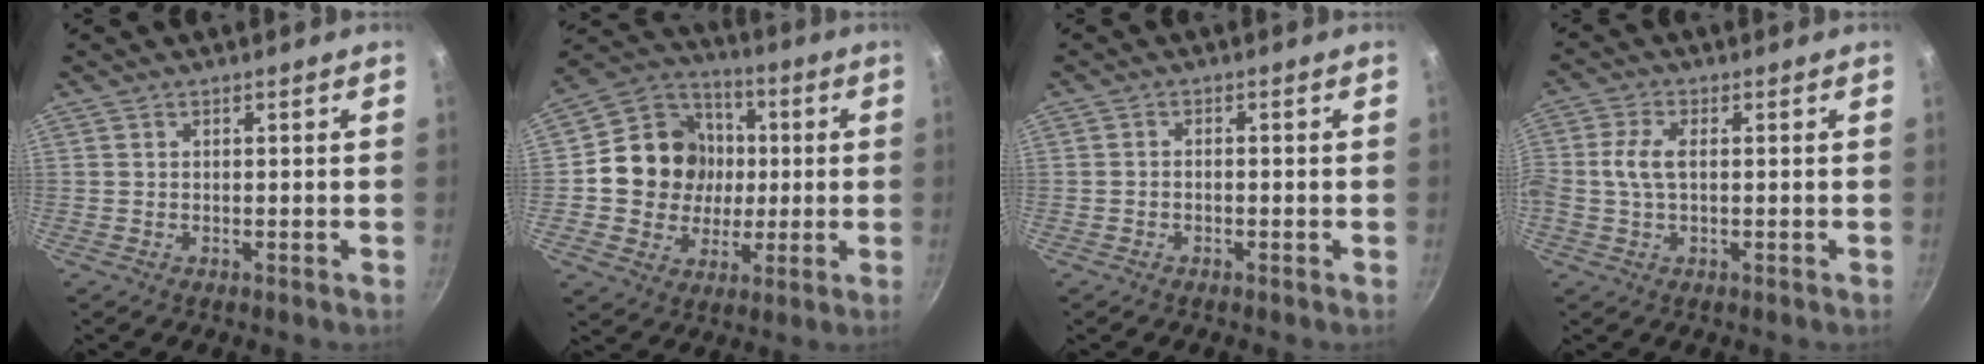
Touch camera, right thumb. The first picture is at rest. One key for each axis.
{"total": 16.3, "fx": 0.7, "fy": 14.9, "fz": 6.7, "tx": -0.085, "ty": 0.019, "tz": 0.007}
{"total": 1.2, "fx": -0.7, "fy": 0.6, "fz": 0.7, "tx": -0.013, "ty": 0.010, "tz": -0.014}
{"total": 5.1, "fx": 0.2, "fy": 2.7, "fz": 4.4, "tx": -0.095, "ty": 0.010, "tz": -0.001}